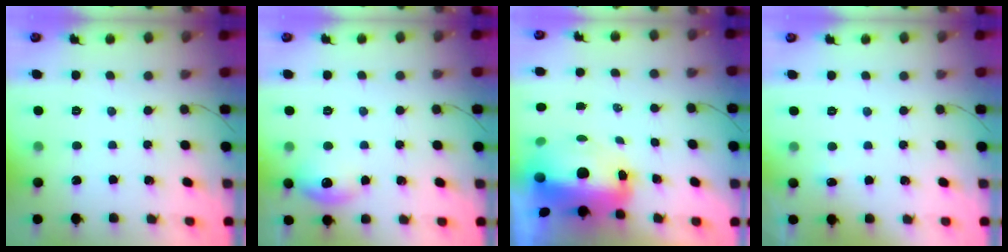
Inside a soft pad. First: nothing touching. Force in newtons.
{"total": 10.1, "press": 8.3, "slide": 5.8}
{"total": 14.6, "press": 10.5, "slide": 10.1}
{"total": 2.4, "press": 2.2, "slide": 1.1}